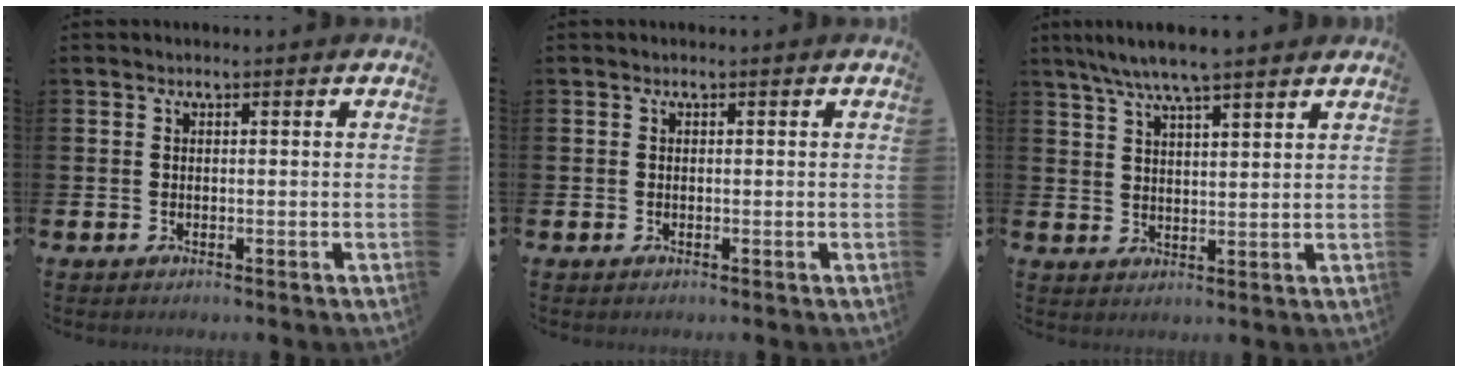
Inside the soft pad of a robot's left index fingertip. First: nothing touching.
{"total": 0.0}
{"total": 6.5, "force": [5.8, 0.4, 2.7], "torque": [-0.064, -0.017, 0.104]}